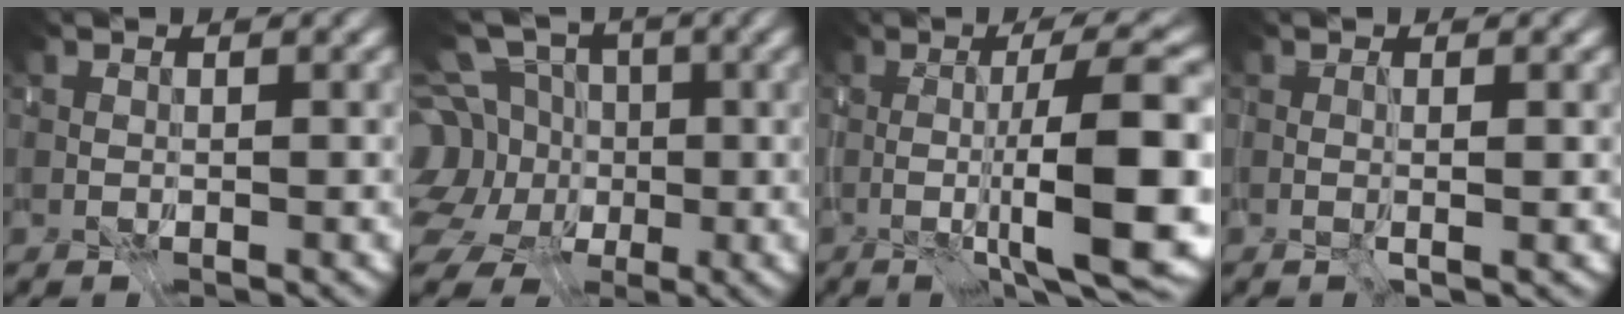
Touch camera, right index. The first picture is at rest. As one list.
[{"total": 12.0, "force": [-0.1, 10.2, 6.3], "torque": [-0.169, 0.009, -0.016]}, {"total": 9.2, "force": [-2.8, -1.0, 8.7], "torque": [-0.113, -0.018, -0.035]}, {"total": 1.3, "force": [-0.5, -1.1, 0.4], "torque": [0.018, -0.013, -0.006]}]